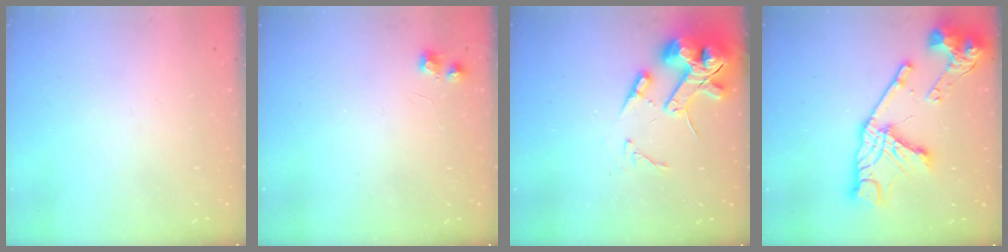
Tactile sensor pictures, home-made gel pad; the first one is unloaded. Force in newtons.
{"total": 4.3, "press": 4.2, "slide": 0.6}
{"total": 14.6, "press": 14.4, "slide": 2.2}
{"total": 21.0, "press": 20.9, "slide": 2.2}